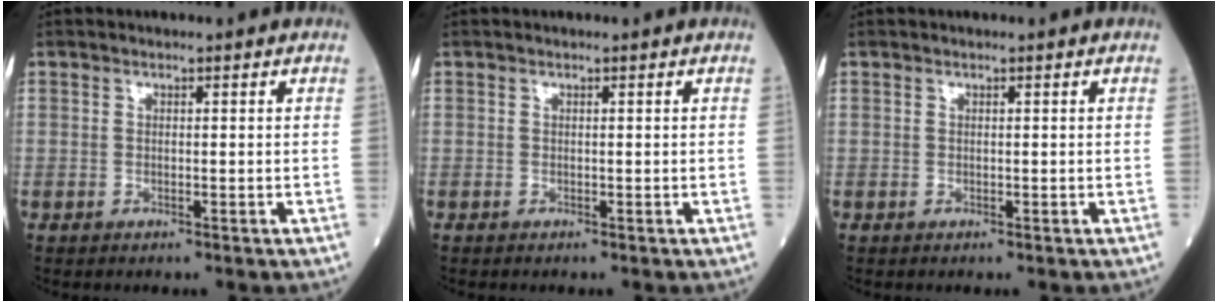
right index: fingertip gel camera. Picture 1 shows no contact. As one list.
[{"total": 0.0}, {"total": 0.0}]